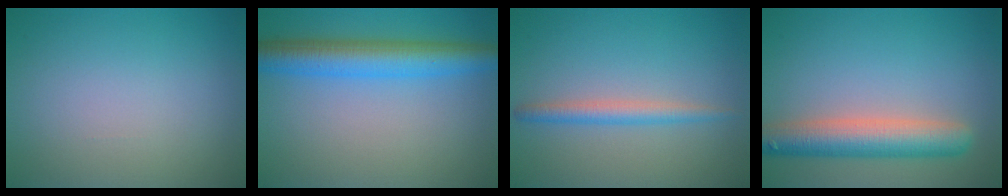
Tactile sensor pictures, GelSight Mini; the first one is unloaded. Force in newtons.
{"total": 6.0, "press": 6.0, "slide": 0.0}
{"total": 2.2, "press": 2.2, "slide": 0.1}
{"total": 6.1, "press": 6.1, "slide": 0.5}